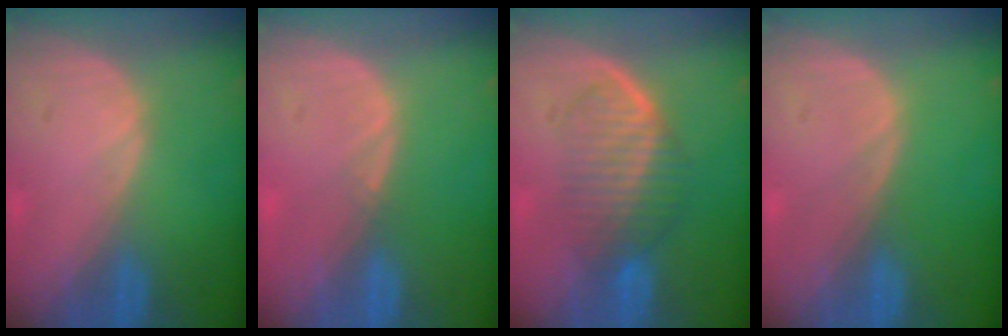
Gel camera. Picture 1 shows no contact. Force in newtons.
{"total": 0.6, "press": 0.5, "slide": 0.4}
{"total": 6.1, "press": 6.1, "slide": 1.1}
{"total": 0.0}